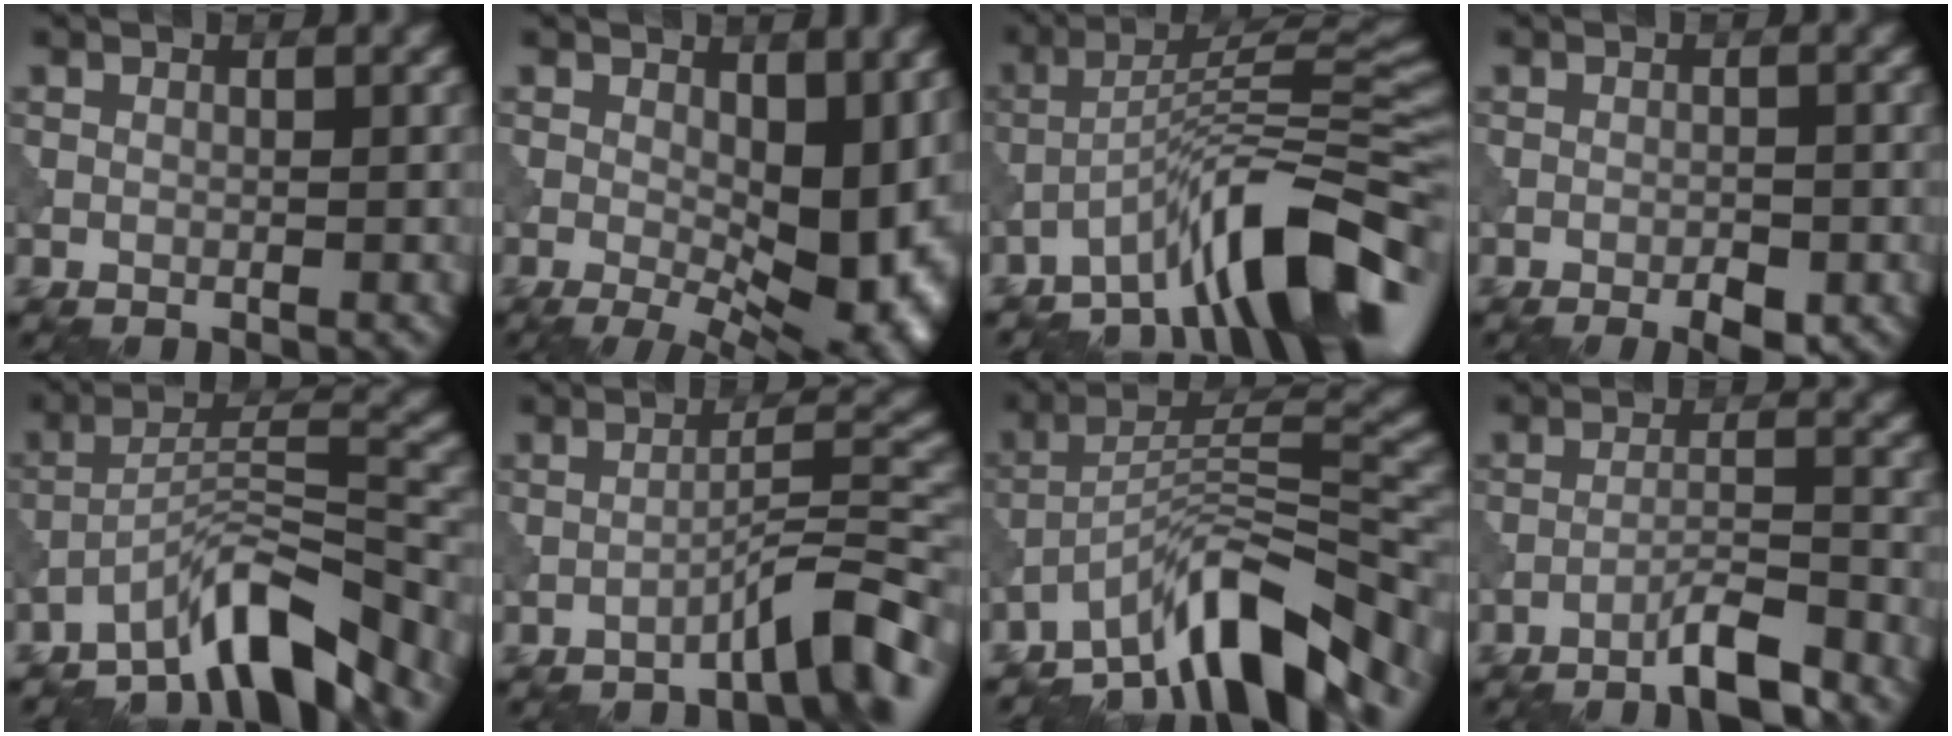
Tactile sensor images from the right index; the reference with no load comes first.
{"total": 11.1, "force": [-0.1, 5.8, 9.5], "torque": [-0.125, -0.010, 0.006]}
{"total": 10.0, "force": [-6.5, 1.7, 7.3], "torque": [-0.103, 0.020, -0.116]}
{"total": 2.2, "force": [-1.3, 0.7, 1.7], "torque": [-0.027, 0.000, -0.021]}
{"total": 7.9, "force": [-6.2, 1.6, 4.6], "torque": [-0.073, 0.013, -0.113]}
{"total": 5.3, "force": [-3.9, 0.6, 3.5], "torque": [-0.045, 0.022, -0.065]}
{"total": 10.0, "force": [-7.4, 2.3, 6.4], "torque": [-0.092, 0.014, -0.140]}
{"total": 3.9, "force": [-3.1, 0.3, 2.5], "torque": [-0.039, 0.011, -0.061]}